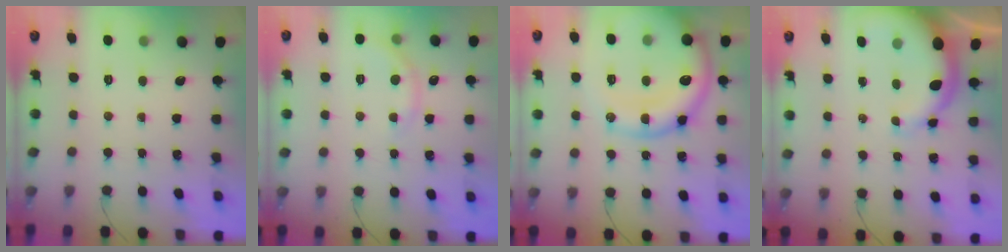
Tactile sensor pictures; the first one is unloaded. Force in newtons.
{"total": 3.3, "press": 3.1, "slide": 1.2}
{"total": 19.0, "press": 18.7, "slide": 3.1}
{"total": 7.7, "press": 7.5, "slide": 1.9}